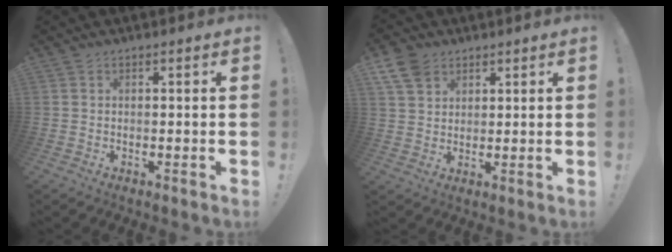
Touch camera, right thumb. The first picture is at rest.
{"total": 8.0, "force": [4.9, 5.7, 2.8], "torque": [-0.058, -0.020, 0.100]}